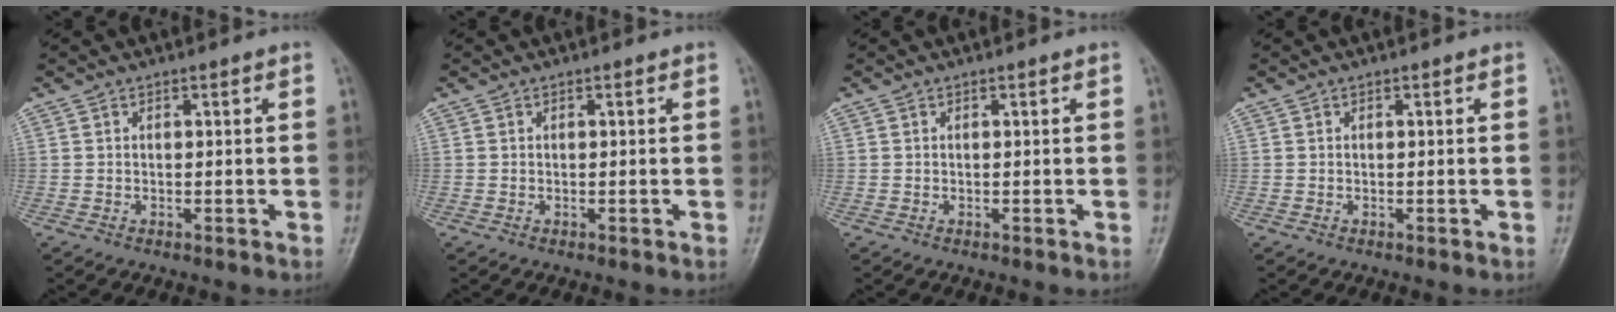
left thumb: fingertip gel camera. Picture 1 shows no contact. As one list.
[{"total": 0.0}, {"total": 0.0}, {"total": 0.0}]